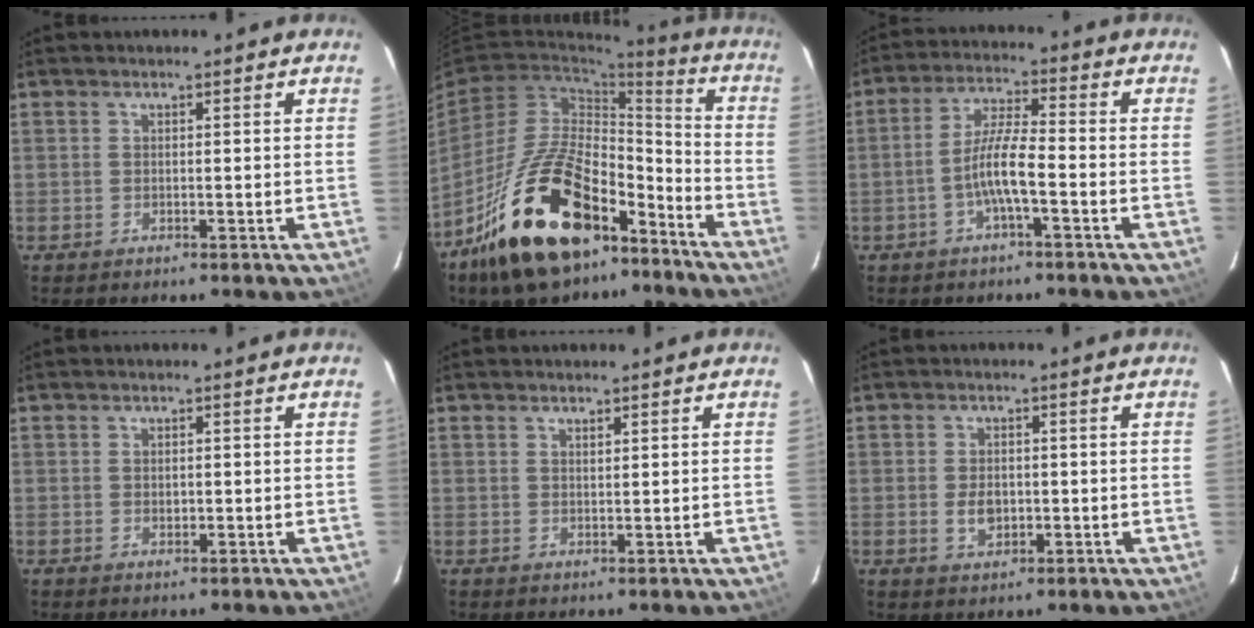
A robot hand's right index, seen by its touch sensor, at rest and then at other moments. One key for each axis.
{"total": 23.3, "fx": -15.2, "fy": 11.0, "fz": 13.9, "tx": -0.253, "ty": 0.015, "tz": -0.239}
{"total": 6.8, "fx": -2.7, "fy": 0.7, "fz": 6.2, "tx": -0.127, "ty": 0.009, "tz": -0.049}
{"total": 1.1, "fx": -0.1, "fy": 0.7, "fz": 0.8, "tx": -0.012, "ty": 0.003, "tz": -0.001}
{"total": 0.9, "fx": 0.6, "fy": -0.4, "fz": -0.5, "tx": 0.011, "ty": 0.000, "tz": 0.010}
{"total": 3.8, "fx": -0.7, "fy": 2.6, "fz": 2.7, "tx": -0.050, "ty": -0.001, "tz": -0.009}